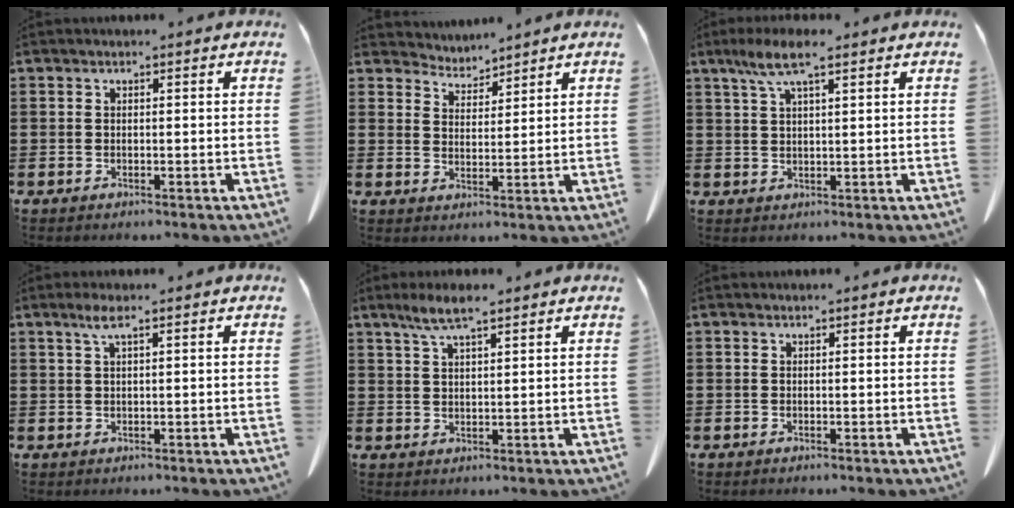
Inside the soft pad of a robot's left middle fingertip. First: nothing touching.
{"total": 3.5, "force": [3.4, 0.6, -0.6], "torque": [-0.005, -0.017, 0.062]}
{"total": 6.0, "force": [3.6, 1.1, 4.8], "torque": [-0.100, 0.004, 0.062]}
{"total": 2.3, "force": [1.1, 0.2, 2.0], "torque": [-0.042, 0.003, 0.018]}
{"total": 4.8, "force": [3.2, 0.8, 3.4], "torque": [-0.074, 0.003, 0.057]}
{"total": 0.0}